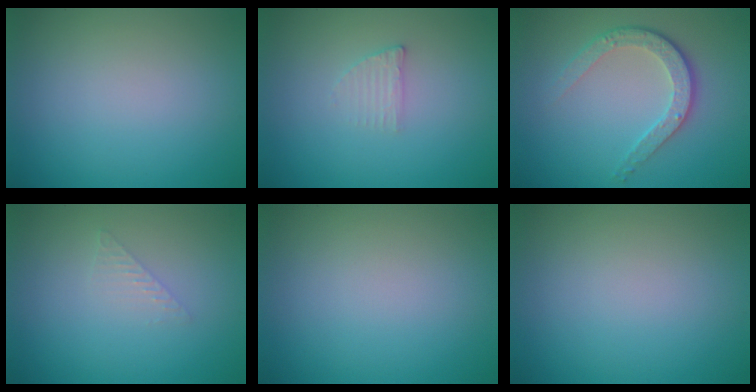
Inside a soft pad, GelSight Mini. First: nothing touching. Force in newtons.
{"total": 1.2, "press": 1.2, "slide": 0.3}
{"total": 3.8, "press": 2.8, "slide": 2.5}
{"total": 1.0, "press": 1.0, "slide": 0.0}
{"total": 0.0}
{"total": 0.0}